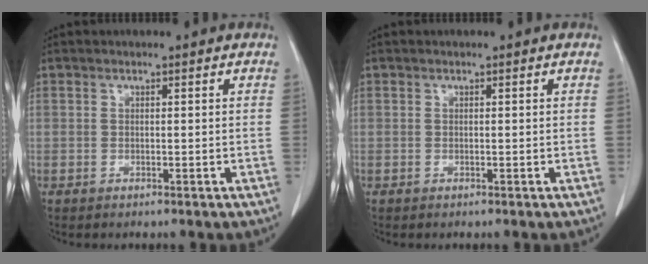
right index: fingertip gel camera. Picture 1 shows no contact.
{"total": 0.0}